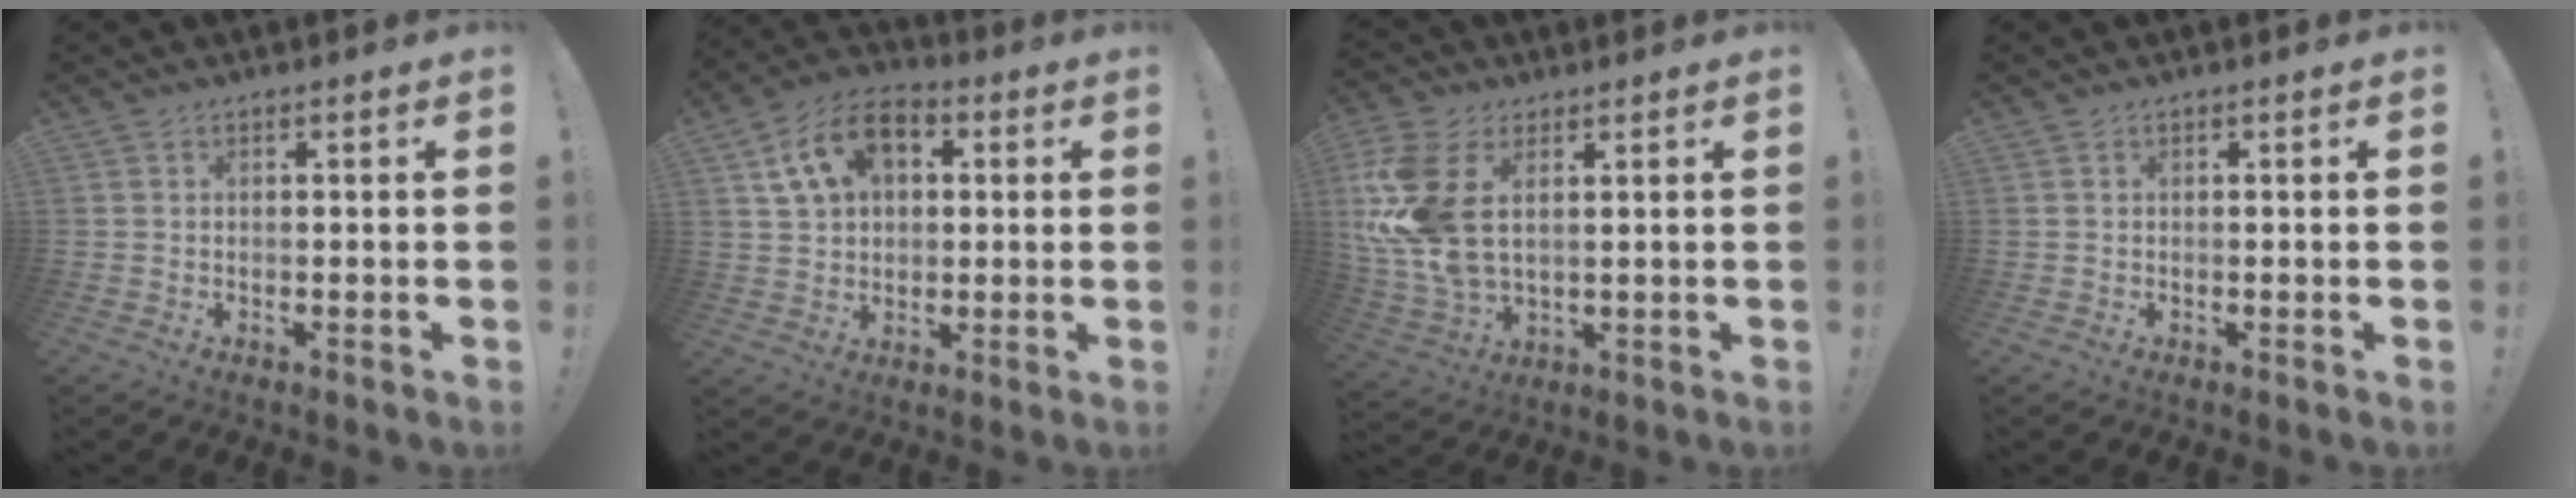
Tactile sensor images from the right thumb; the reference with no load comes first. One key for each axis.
{"total": 13.1, "fx": 5.0, "fy": 9.3, "fz": 7.8, "tx": -0.124, "ty": -0.008, "tz": 0.100}
{"total": 15.7, "fx": 4.5, "fy": 9.0, "fz": 12.0, "tx": -0.249, "ty": -0.018, "tz": 0.083}
{"total": 0.0}